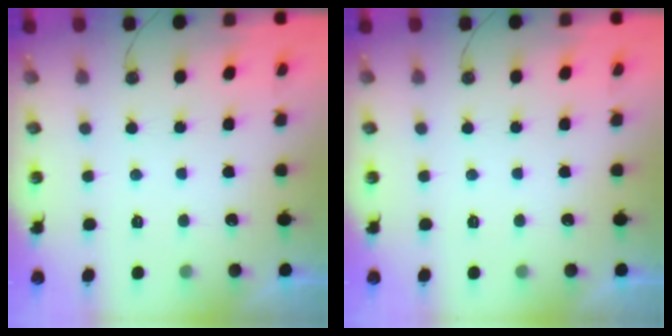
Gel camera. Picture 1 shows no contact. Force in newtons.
{"total": 0.0}